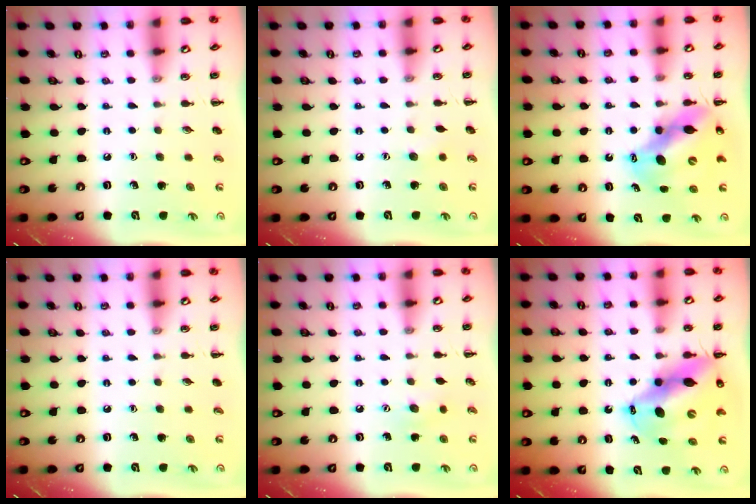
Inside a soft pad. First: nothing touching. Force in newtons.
{"total": 3.5, "press": 3.4, "slide": 1.0}
{"total": 12.6, "press": 12.1, "slide": 3.4}
{"total": 0.0}
{"total": 6.2, "press": 6.1, "slide": 1.3}
{"total": 13.7, "press": 13.3, "slide": 3.6}